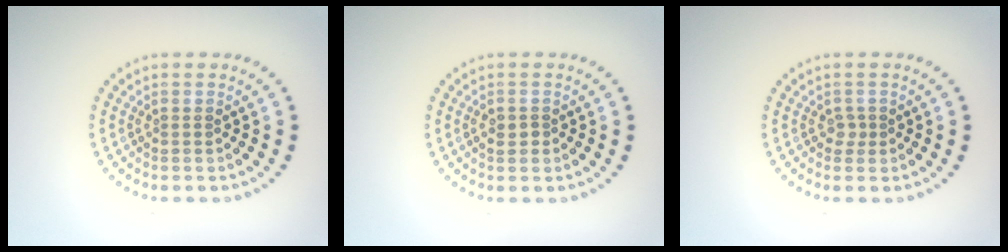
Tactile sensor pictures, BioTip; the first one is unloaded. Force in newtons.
{"total": 1.2, "press": 1.1, "slide": 0.3}
{"total": 0.9, "press": 0.8, "slide": 0.5}